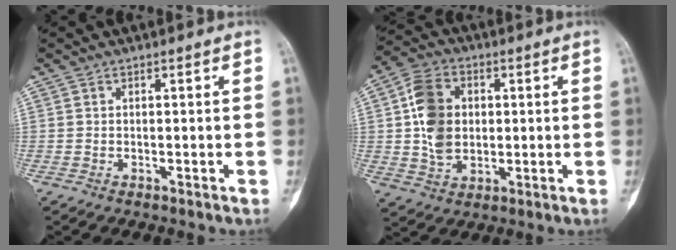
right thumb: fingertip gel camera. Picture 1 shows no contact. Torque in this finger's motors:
{"motor_torque": [-0.40, 0.84, 0.47, -0.32, 0.12]}